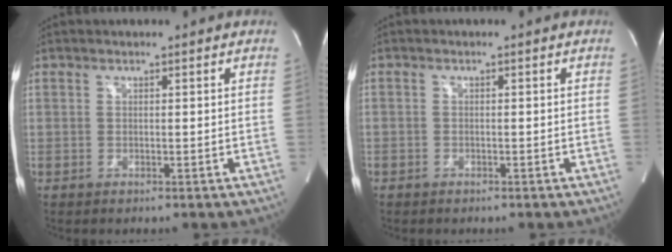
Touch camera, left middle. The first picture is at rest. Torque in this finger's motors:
{"motor_torque": [-0.99, 1.15, -1.05, -0.18]}